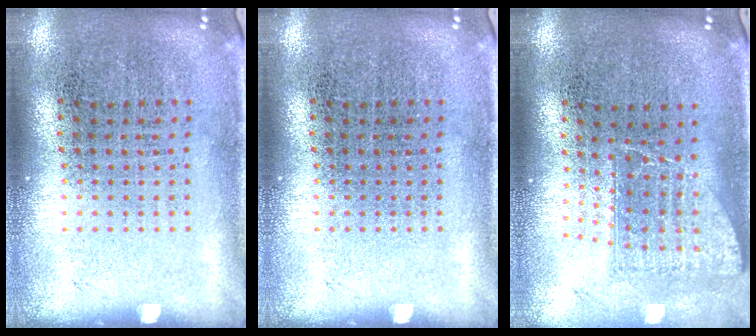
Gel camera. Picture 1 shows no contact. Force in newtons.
{"total": 0.0}
{"total": 1.4, "press": 1.1, "slide": 0.9}